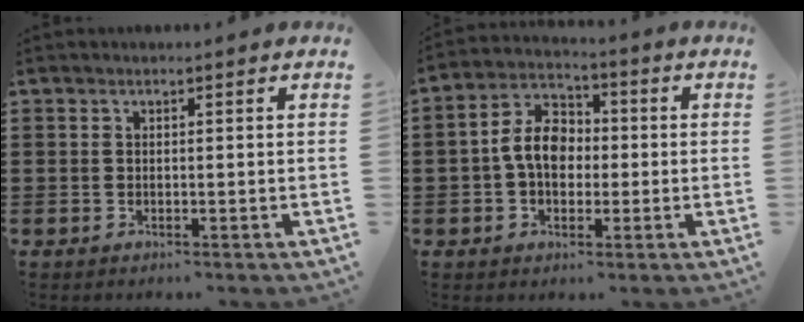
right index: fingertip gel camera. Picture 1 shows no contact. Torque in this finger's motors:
{"motor_torque": [1.44, -0.53, 0.66, 0.20]}